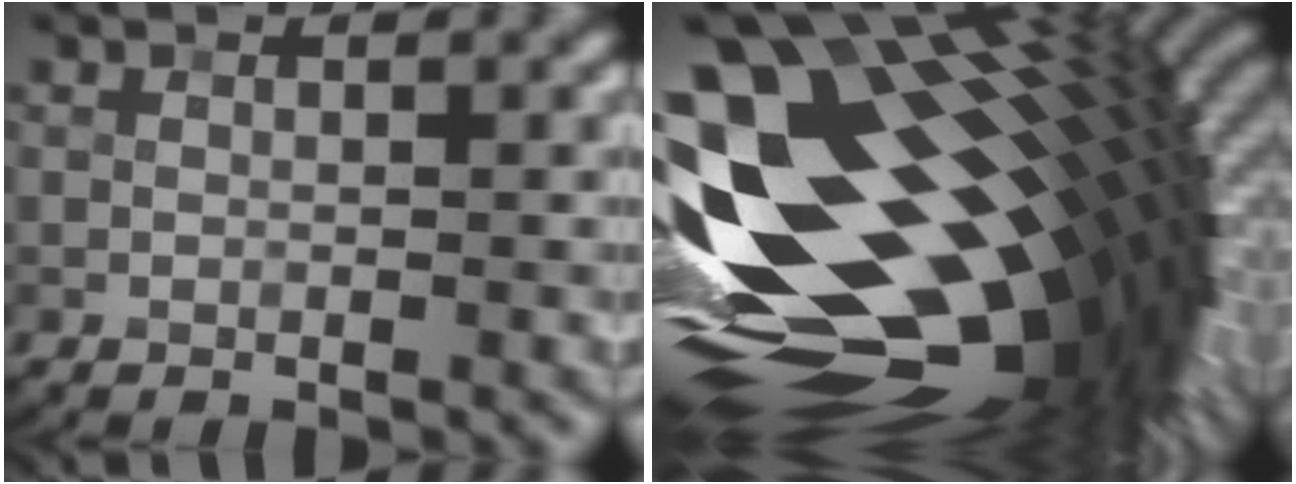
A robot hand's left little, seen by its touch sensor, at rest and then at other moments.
{"total": 20.1, "force": [-0.2, 10.5, 17.2], "torque": [-0.287, -0.020, 0.005]}